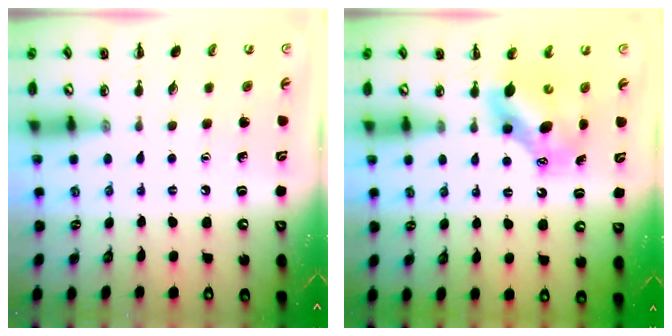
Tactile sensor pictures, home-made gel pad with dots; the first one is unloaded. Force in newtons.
{"total": 6.8, "press": 6.7, "slide": 1.5}